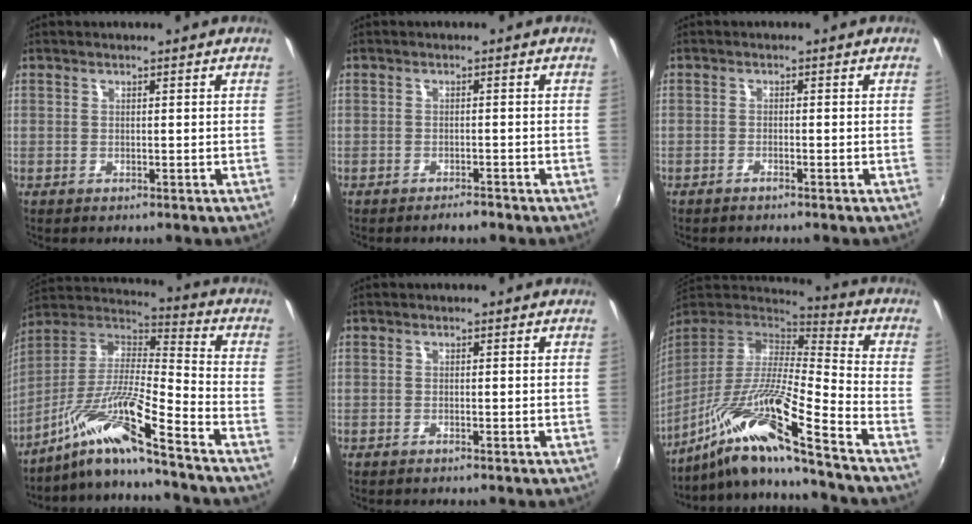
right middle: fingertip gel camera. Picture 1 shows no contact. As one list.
[{"total": 1.8, "force": [-1.6, 0.4, 0.7], "torque": [-0.017, -0.002, -0.026]}, {"total": 1.2, "force": [-1.1, -0.1, 0.5], "torque": [-0.014, -0.001, -0.022]}, {"total": 13.0, "force": [-9.4, -0.8, 8.9], "torque": [-0.159, 0.002, -0.189]}, {"total": 0.6, "force": [-0.6, 0.0, 0.3], "torque": [-0.004, -0.001, -0.013]}, {"total": 18.9, "force": [-13.1, -0.6, 13.7], "torque": [-0.225, -0.038, -0.249]}]